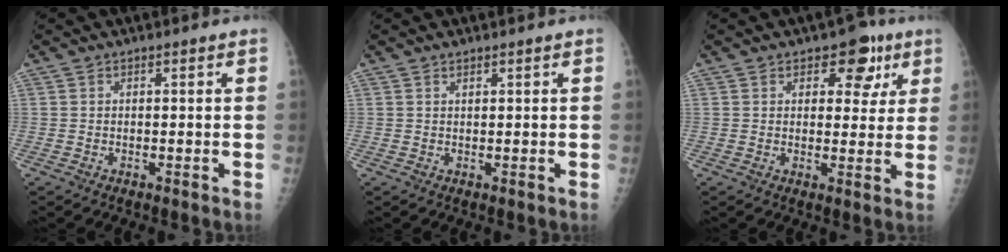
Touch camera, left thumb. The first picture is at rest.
{"total": 0.7, "force": [0.6, 0.2, 0.4], "torque": [-0.005, -0.003, 0.011]}
{"total": 7.7, "force": [3.9, 4.8, 4.6], "torque": [-0.013, -0.011, 0.045]}